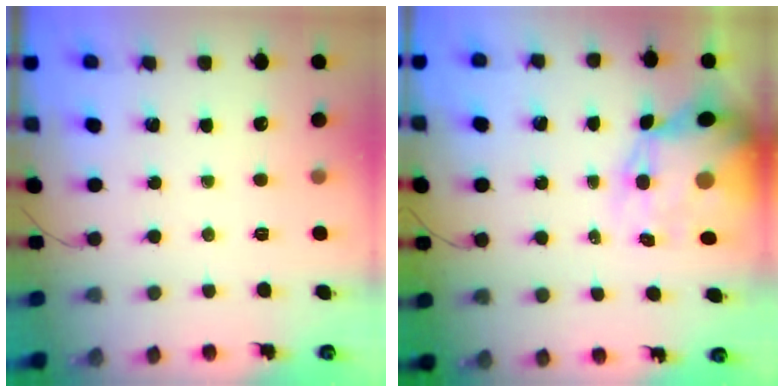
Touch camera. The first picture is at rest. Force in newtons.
{"total": 10.6, "press": 10.1, "slide": 3.2}